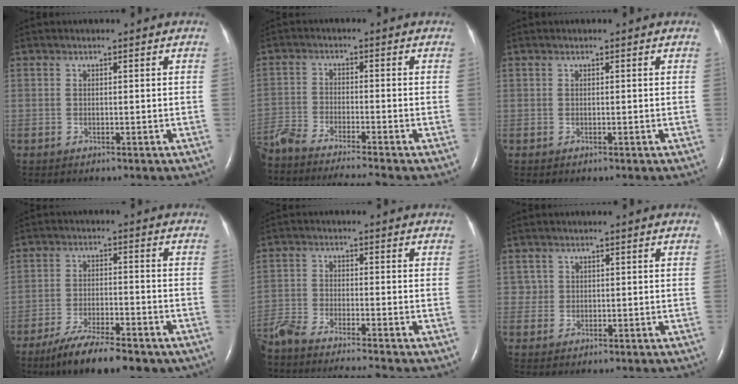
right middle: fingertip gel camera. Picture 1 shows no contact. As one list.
[{"total": 13.3, "force": [-12.2, -0.8, 5.2], "torque": [-0.085, -0.016, -0.205]}, {"total": 0.0}, {"total": 12.4, "force": [-9.2, 3.0, 7.8], "torque": [-0.125, -0.019, -0.145]}, {"total": 11.8, "force": [-10.8, -0.5, 4.8], "torque": [-0.079, -0.017, -0.182]}, {"total": 1.4, "force": [0.5, 1.3, -0.2], "torque": [0.017, 0.003, 0.004]}]